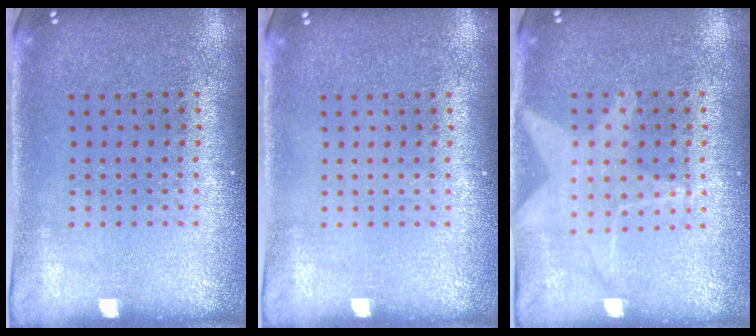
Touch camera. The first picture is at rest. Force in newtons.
{"total": 0.0}
{"total": 0.6, "press": 0.5, "slide": 0.2}